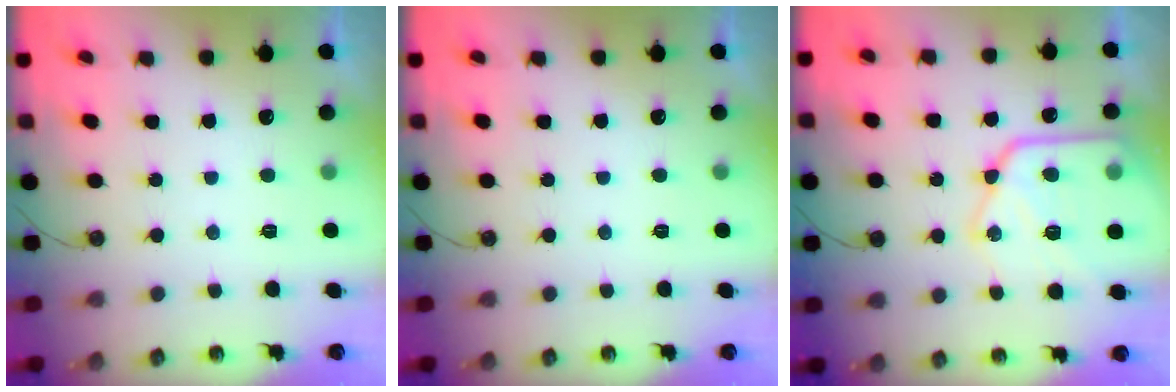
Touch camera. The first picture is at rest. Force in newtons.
{"total": 0.0}
{"total": 20.4, "press": 20.4, "slide": 1.7}